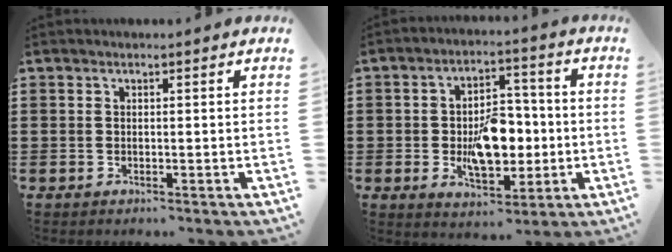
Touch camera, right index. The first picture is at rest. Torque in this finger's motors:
{"motor_torque": [2.14, 0.00, 1.05, 0.21]}